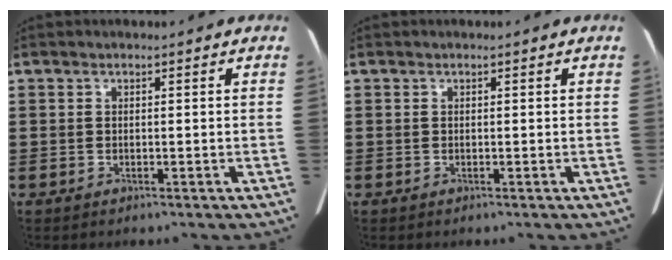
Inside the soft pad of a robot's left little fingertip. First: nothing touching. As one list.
[{"total": 0.0}]